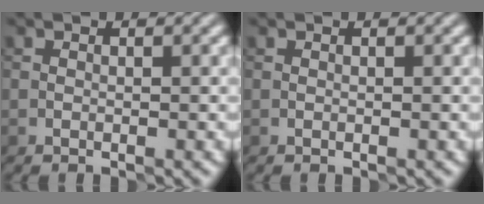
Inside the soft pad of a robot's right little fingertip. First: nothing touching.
{"total": 0.0}